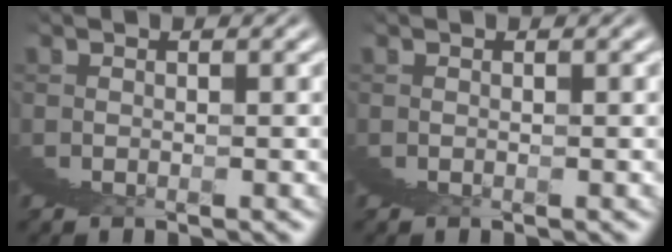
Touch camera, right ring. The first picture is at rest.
{"total": 0.0}